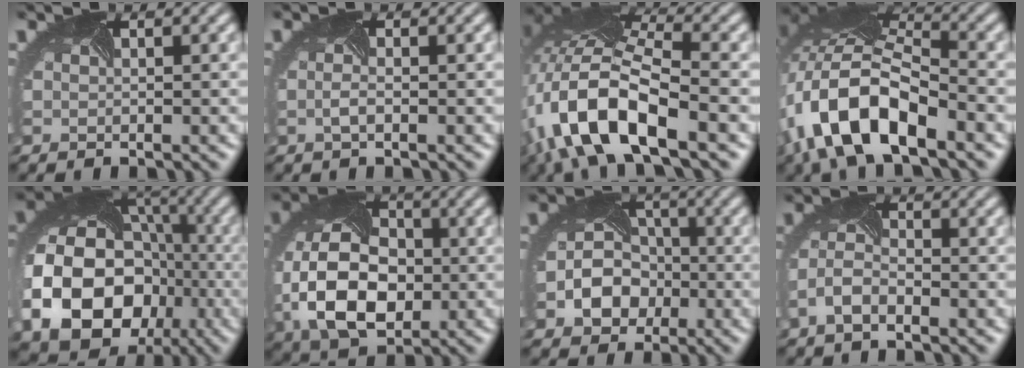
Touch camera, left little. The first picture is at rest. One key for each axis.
{"total": 0.8, "fx": -0.6, "fy": -0.2, "fz": 0.6, "tx": -0.022, "ty": -0.005, "tz": -0.005}
{"total": 12.9, "fx": -4.8, "fy": 5.4, "fz": 10.6, "tx": -0.231, "ty": 0.001, "tz": -0.086}
{"total": 11.9, "fx": -5.3, "fy": 5.4, "fz": 9.1, "tx": -0.192, "ty": -0.003, "tz": -0.092}
{"total": 17.9, "fx": -5.1, "fy": 14.6, "fz": 9.1, "tx": -0.198, "ty": -0.045, "tz": -0.082}
{"total": 10.5, "fx": -2.0, "fy": 6.9, "fz": 7.7, "tx": -0.179, "ty": -0.019, "tz": -0.032}
{"total": 4.4, "fx": -1.9, "fy": 3.5, "fz": 1.9, "tx": -0.044, "ty": -0.013, "tz": -0.024}
{"total": 2.6, "fx": -2.0, "fy": 0.7, "fz": 1.6, "tx": -0.048, "ty": -0.003, "tz": -0.036}